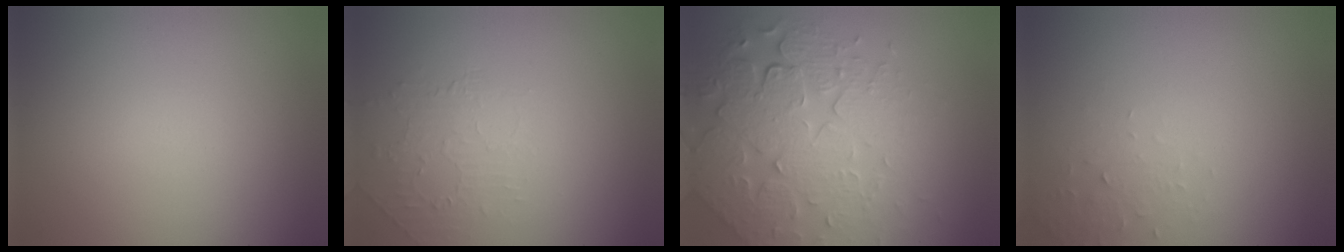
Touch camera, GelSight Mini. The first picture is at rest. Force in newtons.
{"total": 1.9, "press": 0.3, "slide": 1.9}
{"total": 8.2, "press": 5.7, "slide": 5.8}
{"total": 1.6, "press": 1.6, "slide": 0.4}